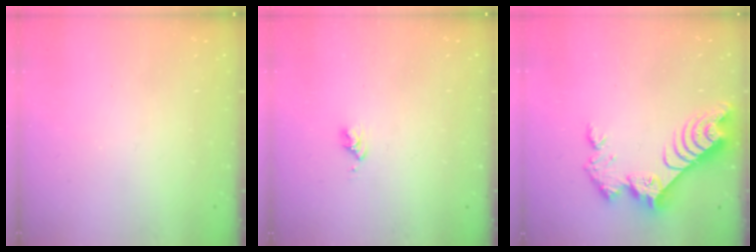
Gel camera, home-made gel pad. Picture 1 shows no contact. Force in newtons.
{"total": 2.8, "press": 2.8, "slide": 0.3}
{"total": 9.6, "press": 9.5, "slide": 0.9}